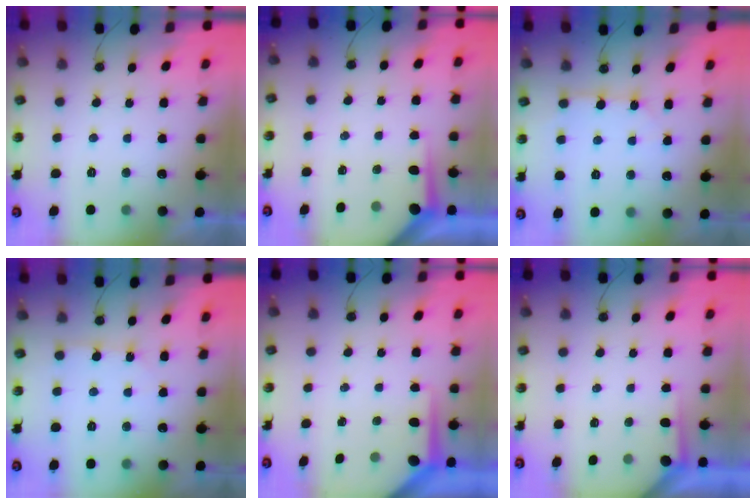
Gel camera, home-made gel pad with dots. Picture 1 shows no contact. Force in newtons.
{"total": 4.2, "press": 4.2, "slide": 0.4}
{"total": 4.3, "press": 4.3, "slide": 0.3}
{"total": 4.9, "press": 4.9, "slide": 0.5}
{"total": 5.6, "press": 5.6, "slide": 0.3}
{"total": 1.8, "press": 1.8, "slide": 0.3}